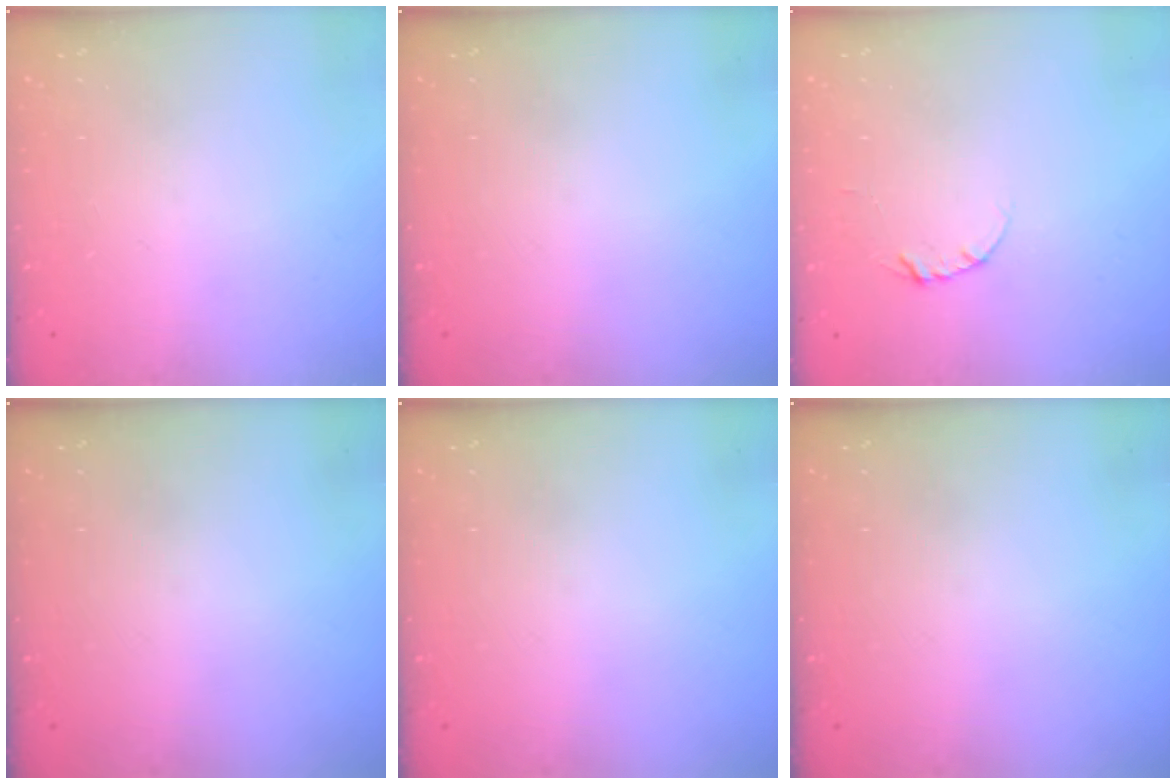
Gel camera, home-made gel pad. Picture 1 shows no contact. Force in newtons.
{"total": 0.0}
{"total": 3.7, "press": 3.7, "slide": 0.4}
{"total": 0.0}
{"total": 0.0}
{"total": 0.0}